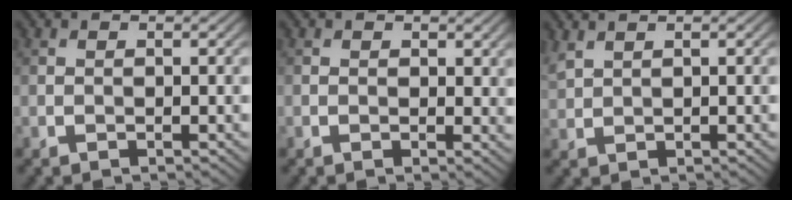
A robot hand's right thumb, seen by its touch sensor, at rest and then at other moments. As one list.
[{"total": 1.7, "force": [0.8, 1.0, 1.1], "torque": [-0.012, -0.004, 0.013]}, {"total": 2.1, "force": [1.8, 0.5, 0.9], "torque": [-0.032, 0.008, 0.046]}]